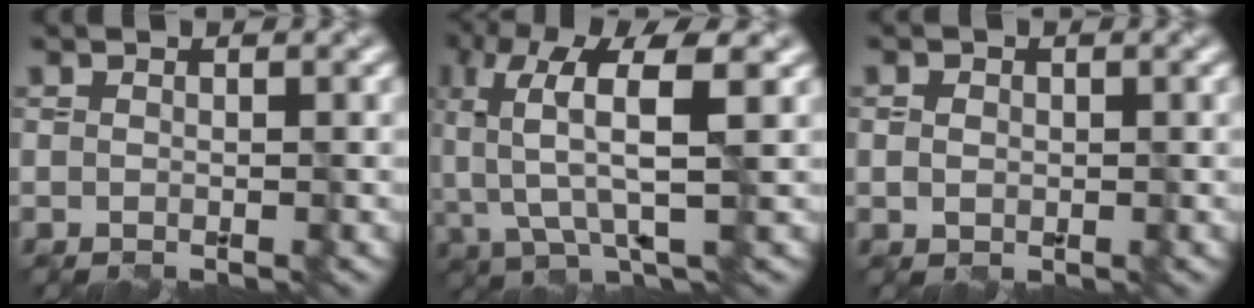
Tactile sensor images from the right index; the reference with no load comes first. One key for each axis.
{"total": 6.6, "fx": 0.9, "fy": 2.0, "fz": 6.2, "tx": -0.134, "ty": 0.007, "tz": 0.019}
{"total": 0.8, "fx": -0.2, "fy": 0.7, "fz": 0.3, "tx": -0.007, "ty": -0.001, "tz": 0.005}